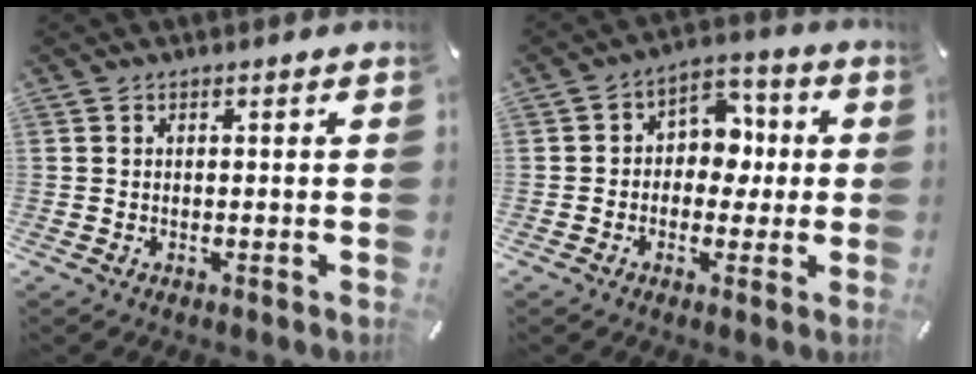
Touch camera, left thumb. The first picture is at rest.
{"total": 7.1, "force": [-0.8, 6.2, 3.4], "torque": [-0.049, 0.012, -0.018]}